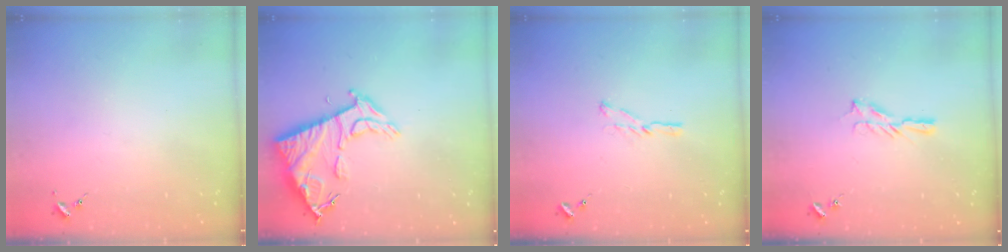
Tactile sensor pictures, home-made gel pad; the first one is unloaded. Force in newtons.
{"total": 13.1, "press": 13.0, "slide": 1.1}
{"total": 4.0, "press": 4.0, "slide": 0.5}
{"total": 5.1, "press": 5.1, "slide": 0.7}